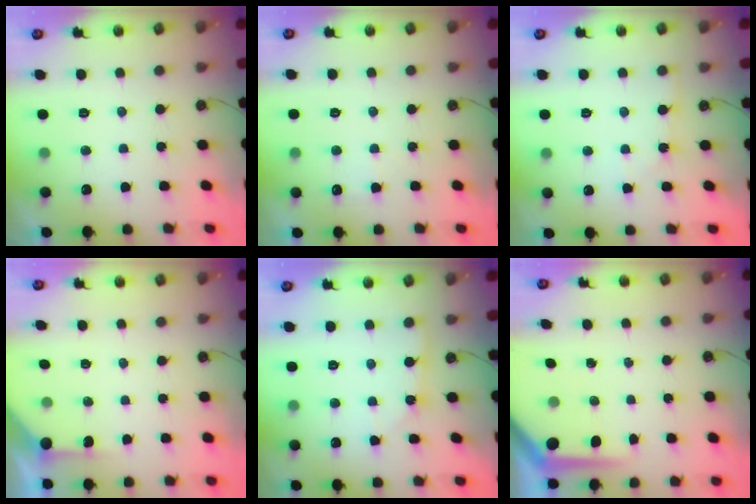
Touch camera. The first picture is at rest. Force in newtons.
{"total": 3.5, "press": 3.5, "slide": 0.6}
{"total": 3.7, "press": 3.6, "slide": 0.6}
{"total": 1.9, "press": 1.9, "slide": 0.3}
{"total": 3.3, "press": 3.3, "slide": 0.3}
{"total": 5.6, "press": 5.6, "slide": 0.4}